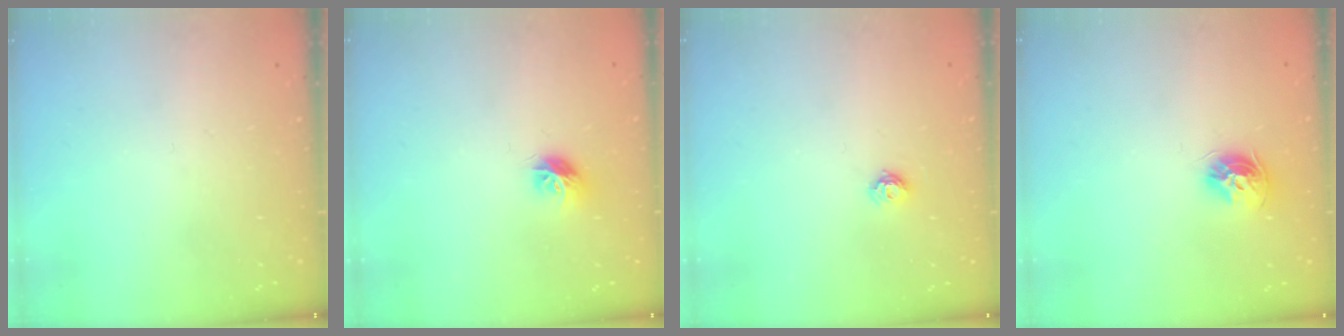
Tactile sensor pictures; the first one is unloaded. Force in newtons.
{"total": 7.7, "press": 7.7, "slide": 0.2}
{"total": 5.8, "press": 5.8, "slide": 0.3}
{"total": 8.9, "press": 8.8, "slide": 1.2}